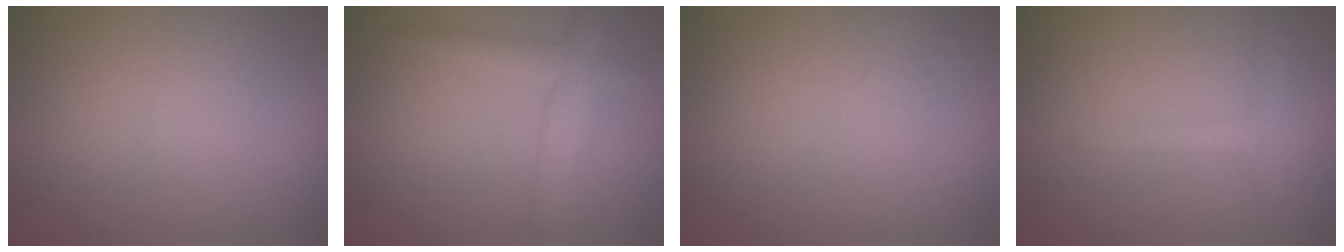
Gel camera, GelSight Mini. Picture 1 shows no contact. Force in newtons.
{"total": 2.8, "press": 2.8, "slide": 0.2}
{"total": 0.0}
{"total": 1.7, "press": 1.7, "slide": 0.1}